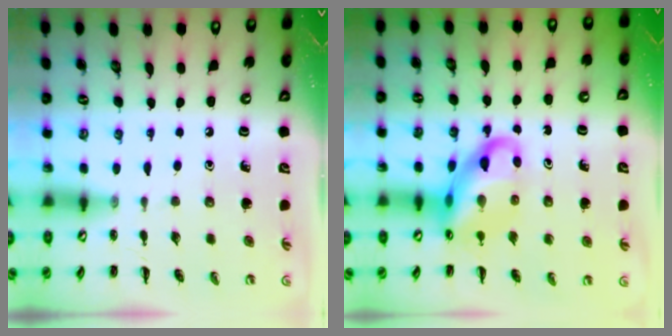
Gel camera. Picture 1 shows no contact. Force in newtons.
{"total": 13.4, "press": 12.9, "slide": 3.6}